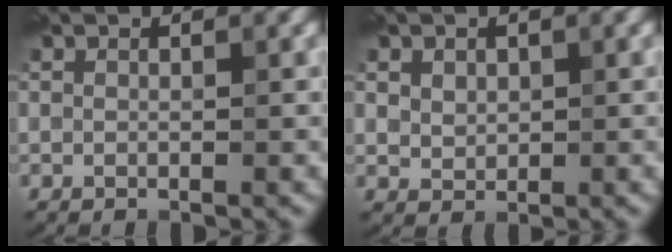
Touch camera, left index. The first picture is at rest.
{"total": 3.0, "force": [1.4, 2.2, 1.5], "torque": [-0.036, 0.013, 0.024]}